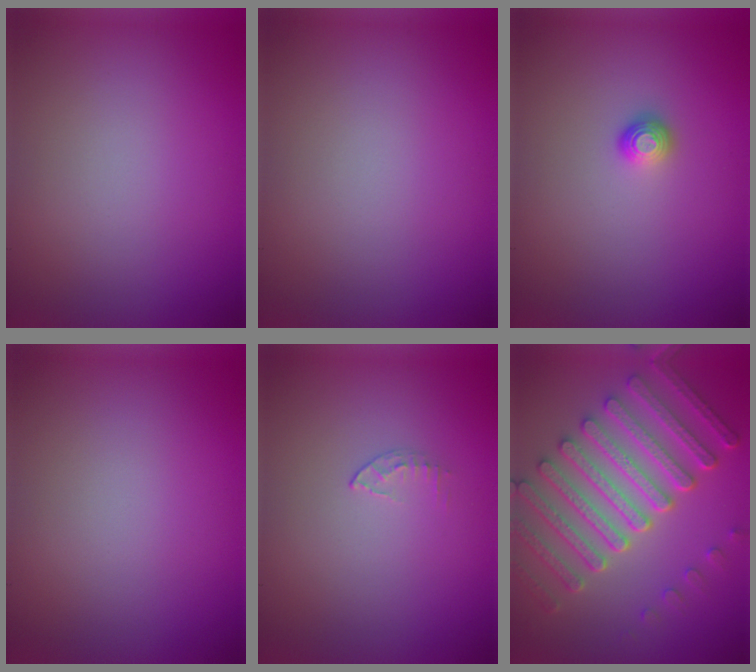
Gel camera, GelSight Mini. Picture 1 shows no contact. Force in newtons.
{"total": 0.0}
{"total": 1.1, "press": 1.0, "slide": 0.4}
{"total": 0.0}
{"total": 0.6, "press": 0.4, "slide": 0.4}
{"total": 8.4, "press": 6.4, "slide": 5.4}